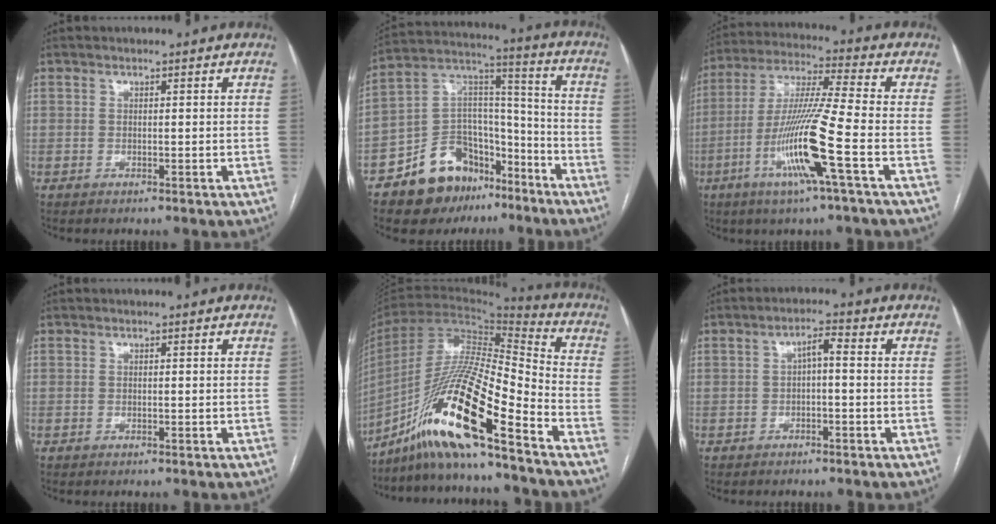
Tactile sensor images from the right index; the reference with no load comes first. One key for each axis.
{"total": 15.9, "fx": -10.9, "fy": 9.8, "fz": 6.2, "tx": -0.096, "ty": 0.072, "tz": -0.179}
{"total": 14.5, "fx": -5.2, "fy": -0.9, "fz": 13.5, "tx": -0.273, "ty": -0.014, "tz": -0.104}
{"total": 0.0}
{"total": 19.5, "fx": -12.3, "fy": 0.9, "fz": 15.0, "tx": -0.308, "ty": -0.020, "tz": -0.232}
{"total": 2.6, "fx": -0.2, "fy": 0.7, "fz": 2.5, "tx": -0.042, "ty": 0.014, "tz": -0.002}